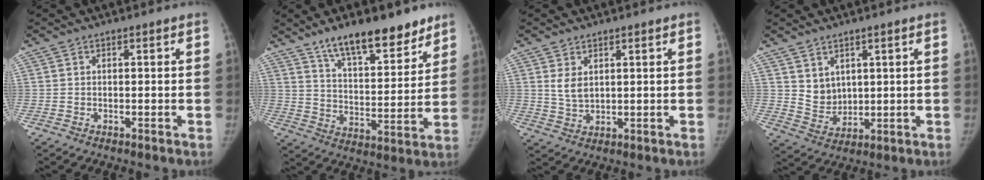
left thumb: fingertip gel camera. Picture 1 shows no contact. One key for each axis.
{"total": 16.7, "fx": 12.2, "fy": 5.7, "fz": 9.9, "tx": -0.113, "ty": -0.072, "tz": 0.203}
{"total": 5.0, "fx": 2.2, "fy": 2.9, "fz": 3.4, "tx": -0.053, "ty": -0.020, "tz": 0.052}
{"total": 2.6, "fx": 1.3, "fy": 2.1, "fz": 0.9, "tx": -0.006, "ty": -0.013, "tz": 0.032}